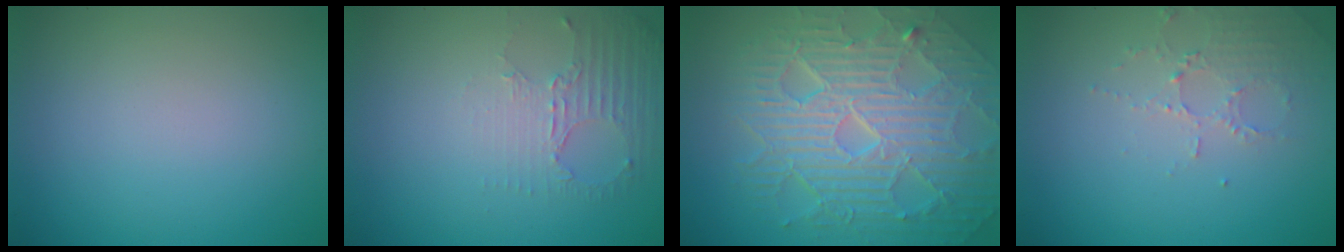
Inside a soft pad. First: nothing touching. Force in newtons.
{"total": 2.5, "press": 1.8, "slide": 1.7}
{"total": 10.1, "press": 6.5, "slide": 7.7}
{"total": 2.1, "press": 2.1, "slide": 0.4}